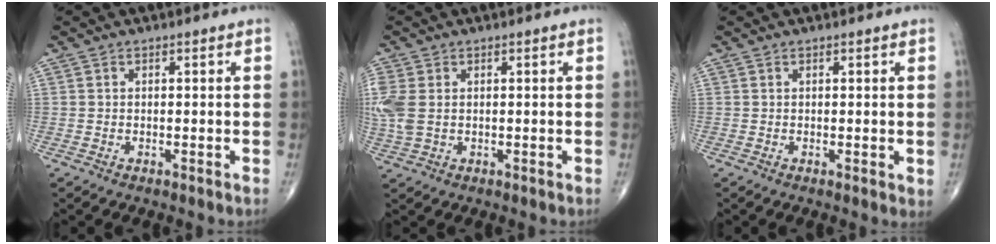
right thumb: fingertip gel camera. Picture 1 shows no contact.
{"total": 6.6, "force": [0.5, 4.5, 4.8], "torque": [-0.139, 0.006, 0.018]}
{"total": 1.2, "force": [0.2, 0.4, 1.1], "torque": [-0.019, -0.006, 0.002]}